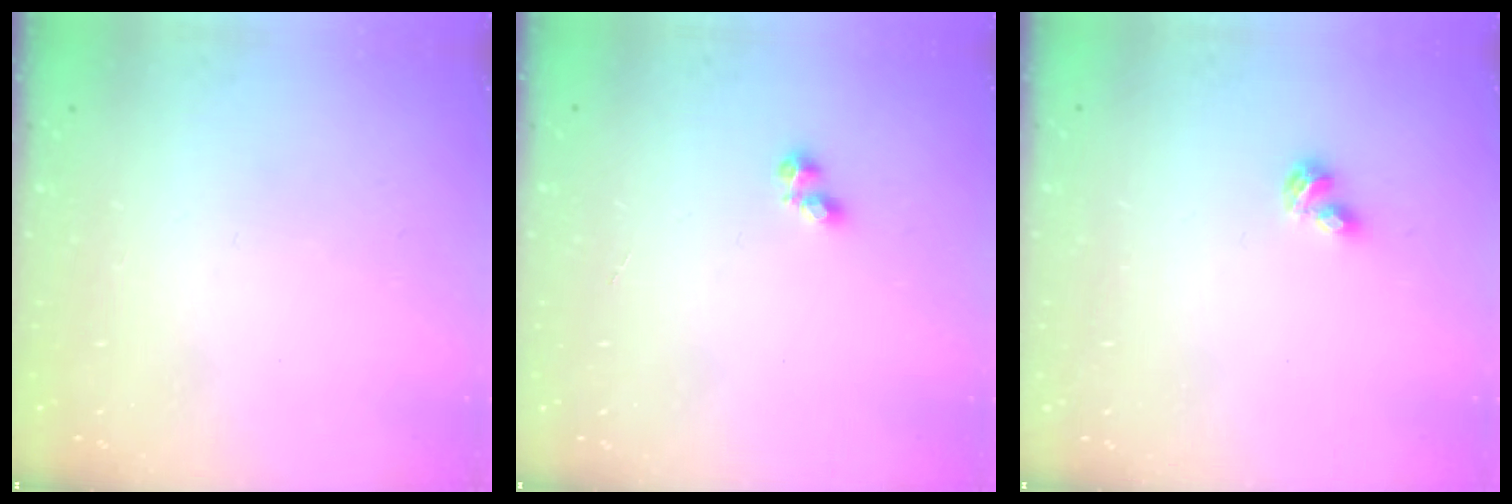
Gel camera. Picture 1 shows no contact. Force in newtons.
{"total": 2.4, "press": 2.3, "slide": 0.5}
{"total": 3.7, "press": 3.7, "slide": 0.6}